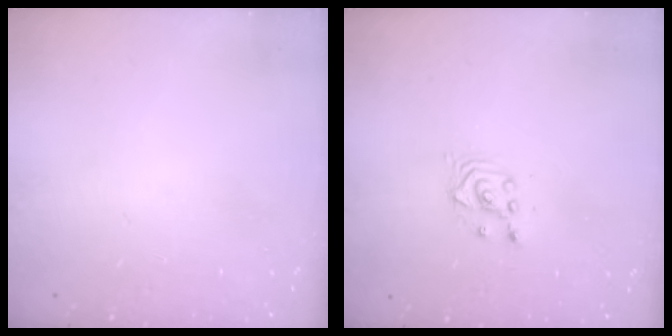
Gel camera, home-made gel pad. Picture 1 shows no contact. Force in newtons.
{"total": 2.4, "press": 2.4, "slide": 0.2}